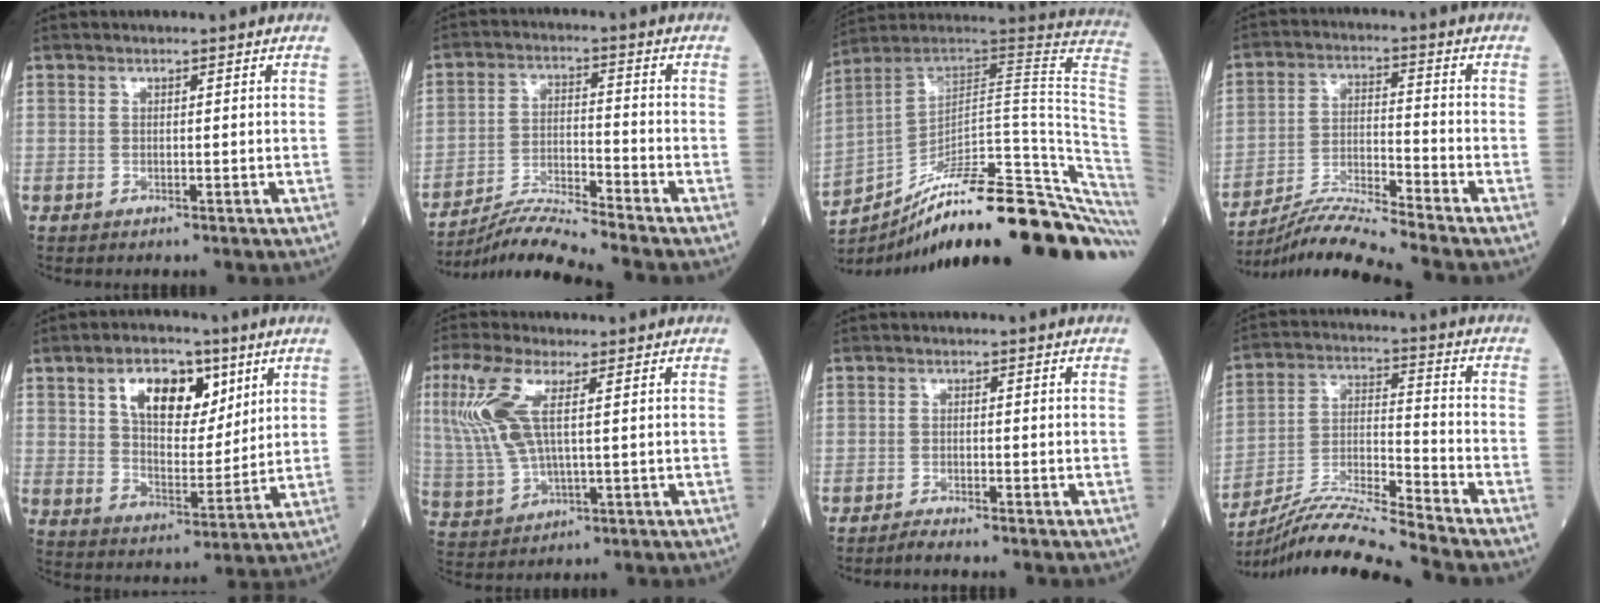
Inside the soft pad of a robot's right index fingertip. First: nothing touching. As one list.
[{"total": 8.4, "force": [-7.9, -2.3, 1.8], "torque": [-0.041, -0.008, -0.145]}, {"total": 33.1, "force": [-24.2, 2.8, 22.4], "torque": [-0.198, 0.003, -0.339]}, {"total": 9.5, "force": [-8.7, -2.3, 3.0], "torque": [-0.060, -0.008, -0.161]}, {"total": 11.4, "force": [5.4, 5.9, 8.2], "torque": [-0.141, 0.015, 0.100]}, {"total": 9.7, "force": [2.7, 2.8, 8.9], "torque": [-0.231, 0.007, 0.060]}, {"total": 1.7, "force": [-1.6, -0.5, 0.5], "torque": [-0.015, -0.003, -0.028]}, {"total": 12.8, "force": [-11.9, -2.9, 3.8], "torque": [-0.071, 0.003, -0.220]}]